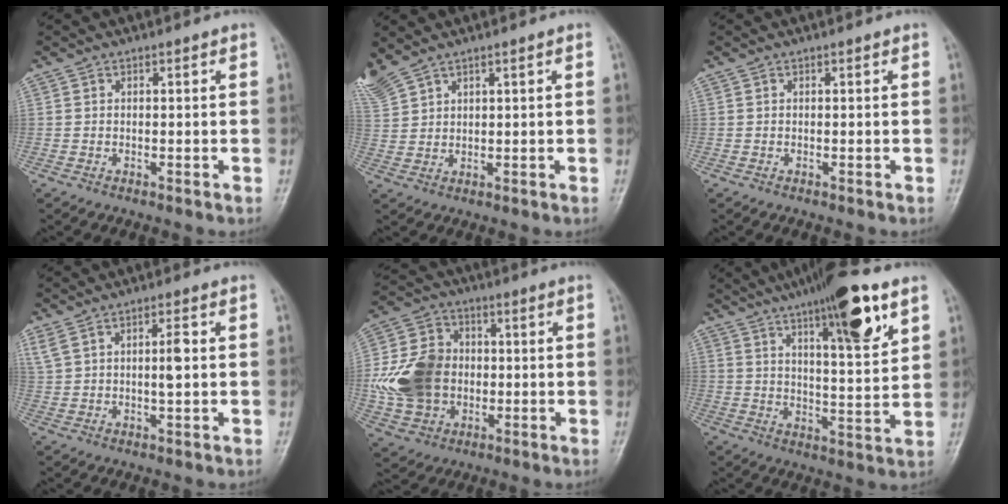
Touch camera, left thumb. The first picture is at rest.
{"total": 6.0, "force": [4.6, 2.3, 3.1], "torque": [-0.086, 0.003, 0.114]}
{"total": 0.0}
{"total": 5.8, "force": [1.4, 2.1, 5.2], "torque": [-0.106, 0.012, 0.032]}
{"total": 15.0, "force": [-0.8, 12.2, 8.6], "torque": [-0.142, 0.016, -0.013]}
{"total": 16.6, "force": [9.2, 3.7, 13.3], "torque": [-0.185, -0.038, 0.142]}